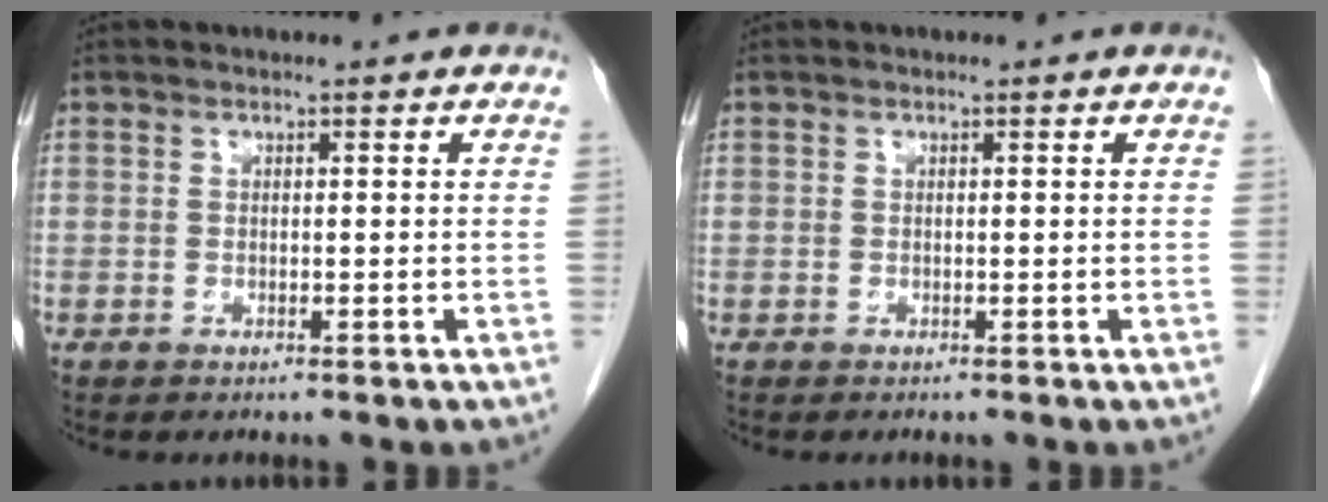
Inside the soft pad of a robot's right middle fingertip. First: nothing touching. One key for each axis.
{"total": 0.0}